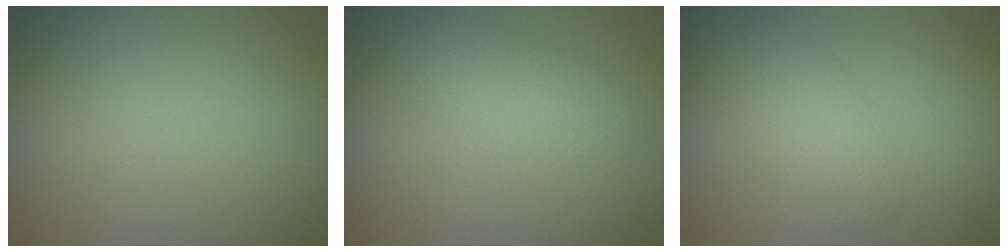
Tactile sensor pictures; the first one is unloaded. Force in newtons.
{"total": 1.8, "press": 1.8, "slide": 0.2}
{"total": 2.4, "press": 2.4, "slide": 0.1}